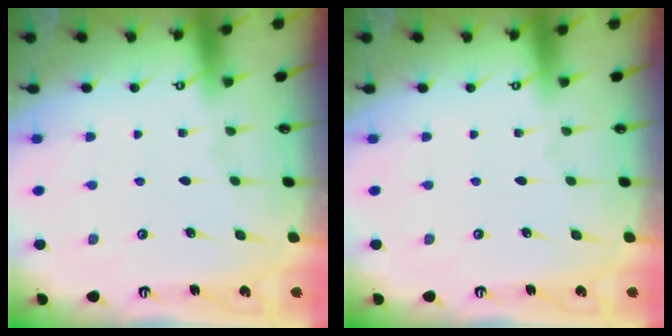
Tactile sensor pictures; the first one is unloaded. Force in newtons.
{"total": 0.0}